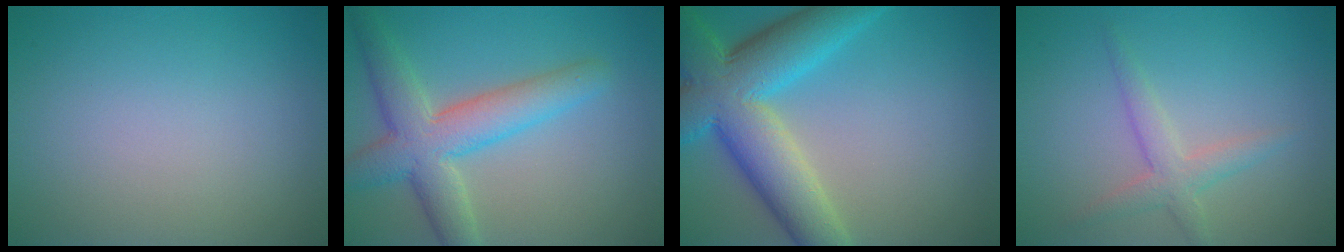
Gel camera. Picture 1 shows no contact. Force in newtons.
{"total": 6.4, "press": 6.4, "slide": 0.3}
{"total": 10.6, "press": 10.6, "slide": 0.5}
{"total": 2.5, "press": 2.5, "slide": 0.1}